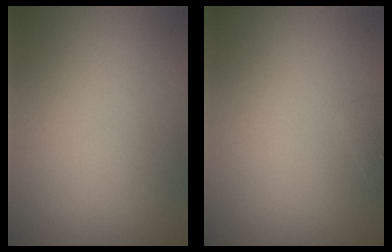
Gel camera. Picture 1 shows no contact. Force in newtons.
{"total": 0.6, "press": 0.5, "slide": 0.0}